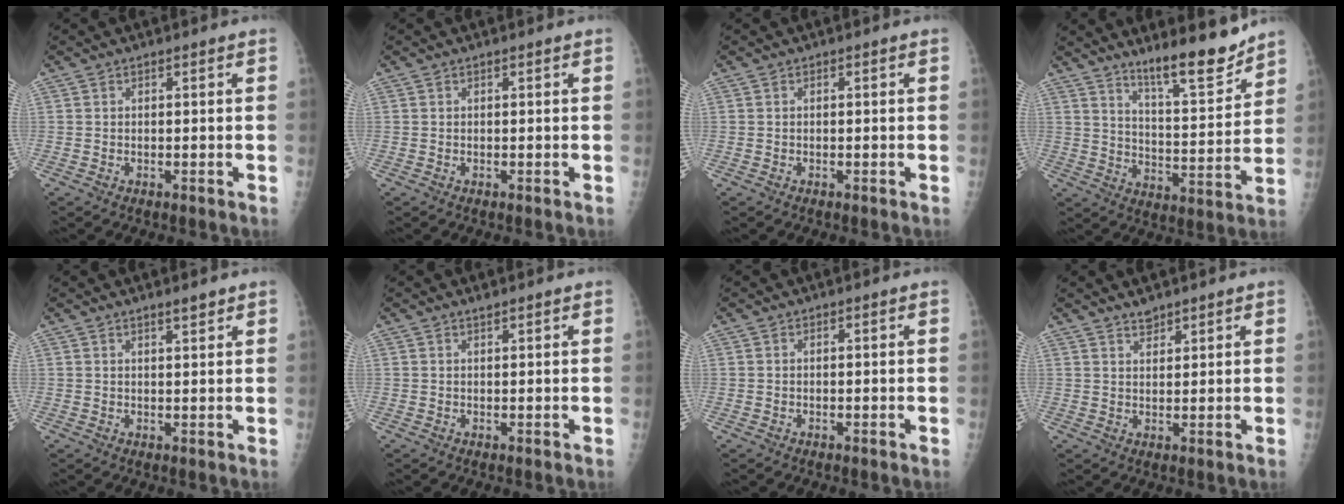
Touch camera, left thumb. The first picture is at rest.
{"total": 0.0}
{"total": 0.0}
{"total": 12.2, "force": [10.1, 1.6, 6.6], "torque": [-0.076, -0.081, 0.168]}
{"total": 1.9, "force": [1.5, 0.1, 1.2], "torque": [-0.010, -0.011, 0.026]}
{"total": 0.6, "force": [0.5, 0.1, 0.4], "torque": [-0.001, -0.003, 0.012]}
{"total": 0.0}
{"total": 2.6, "force": [2.3, 0.7, 0.9], "torque": [-0.001, -0.012, 0.041]}